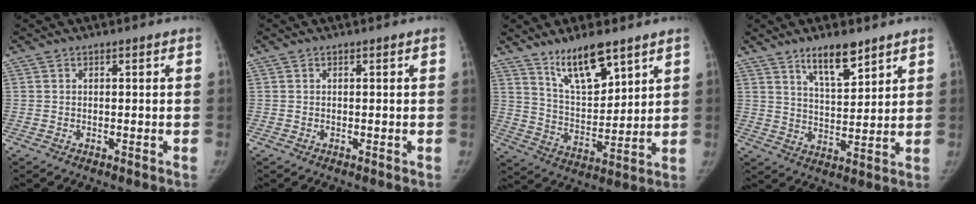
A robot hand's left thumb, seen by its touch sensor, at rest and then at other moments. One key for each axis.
{"total": 0.0}
{"total": 12.4, "fx": 8.6, "fy": 4.3, "fz": 7.9, "tx": -0.115, "ty": -0.061, "tz": 0.166}
{"total": 8.9, "fx": 6.2, "fy": 2.8, "fz": 5.7, "tx": -0.076, "ty": -0.046, "tz": 0.110}